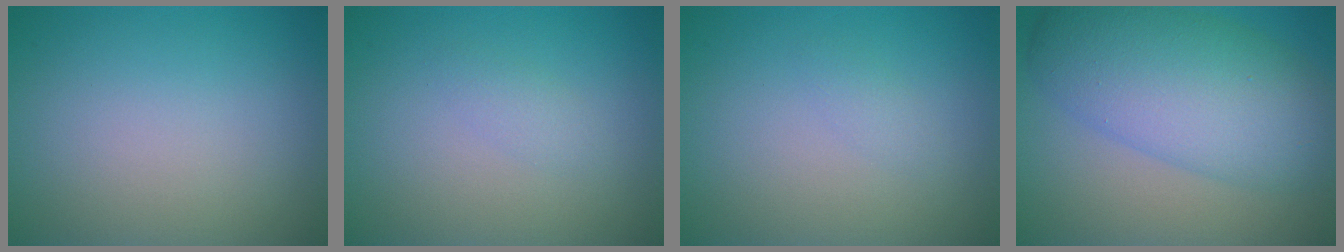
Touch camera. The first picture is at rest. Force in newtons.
{"total": 1.1, "press": 1.1, "slide": 0.0}
{"total": 0.8, "press": 0.8, "slide": 0.0}
{"total": 9.0, "press": 9.0, "slide": 0.2}